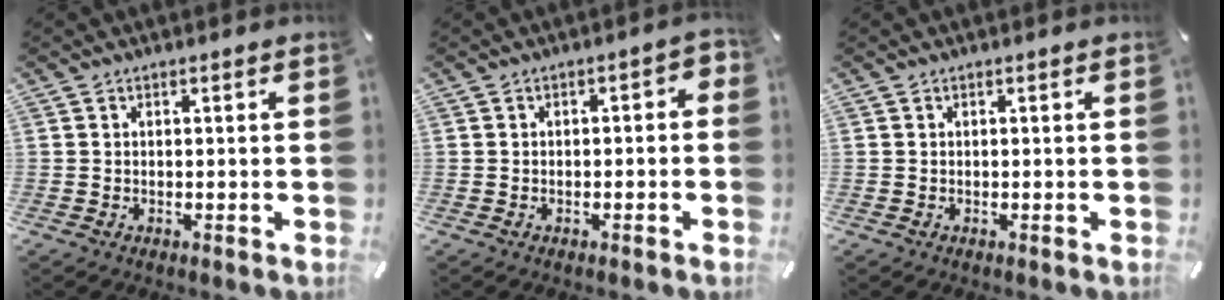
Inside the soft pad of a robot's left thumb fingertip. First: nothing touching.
{"total": 2.7, "force": [-1.3, 1.3, 1.9], "torque": [-0.032, 0.012, -0.025]}
{"total": 0.0}